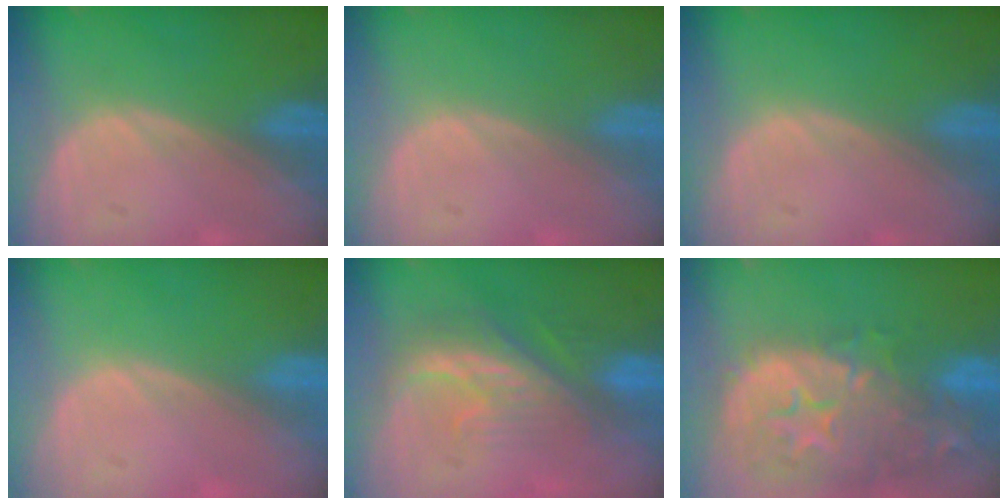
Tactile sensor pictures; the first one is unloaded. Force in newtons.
{"total": 0.0}
{"total": 0.0}
{"total": 0.0}
{"total": 8.3, "press": 7.5, "slide": 3.7}
{"total": 15.1, "press": 12.1, "slide": 9.0}